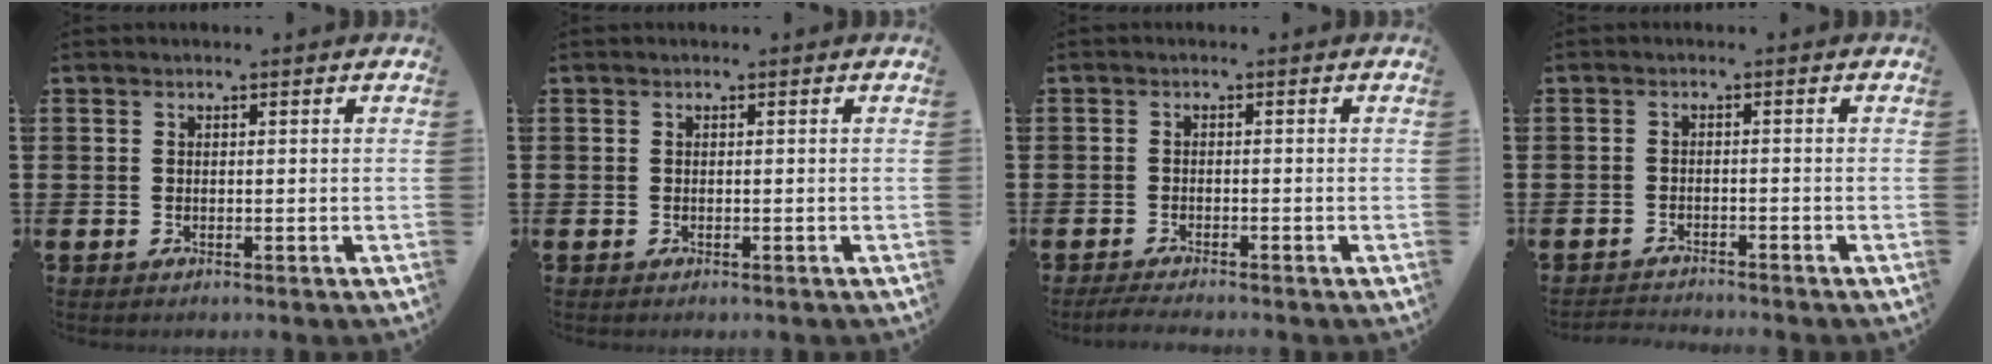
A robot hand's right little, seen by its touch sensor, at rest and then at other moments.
{"total": 0.0}
{"total": 1.4, "force": [-1.2, 0.1, 0.7], "torque": [-0.013, 0.001, -0.023]}
{"total": 1.6, "force": [-1.6, -0.1, 0.0], "torque": [-0.003, 0.002, -0.033]}